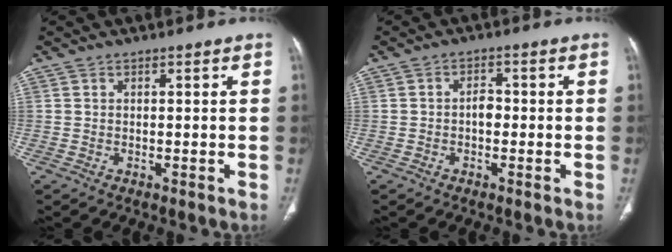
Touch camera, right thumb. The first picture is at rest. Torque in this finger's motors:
{"motor_torque": [0.56, 0.85, 0.69, -0.06, 0.03]}